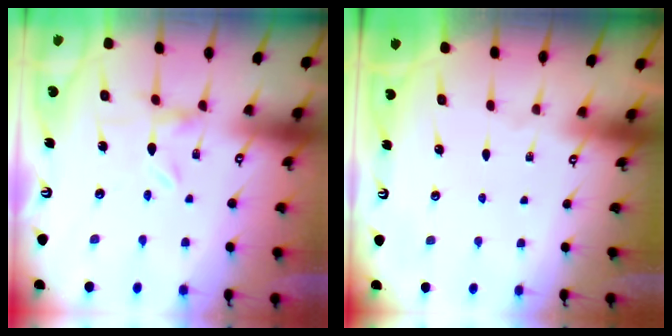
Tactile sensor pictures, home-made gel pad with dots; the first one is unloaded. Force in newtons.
{"total": 0.0}